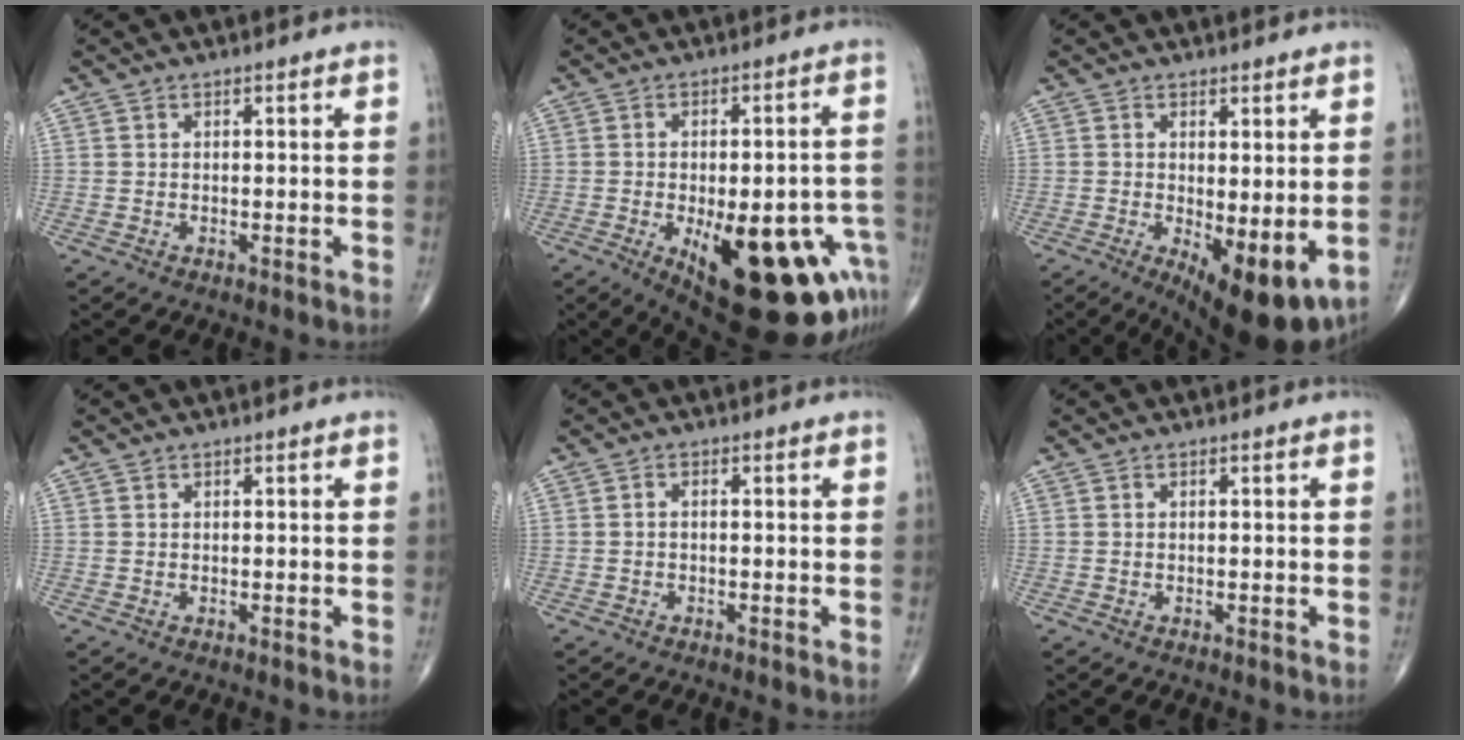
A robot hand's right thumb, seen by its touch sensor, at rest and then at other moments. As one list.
[{"total": 25.4, "force": [-10.0, 10.3, 21.0], "torque": [-0.193, 0.018, -0.112]}, {"total": 11.3, "force": [-2.6, 4.1, 10.2], "torque": [-0.132, -0.025, -0.025]}, {"total": 0.0}, {"total": 0.6, "force": [-0.2, 0.3, 0.5], "torque": [-0.005, 0.002, -0.006]}, {"total": 0.0}]